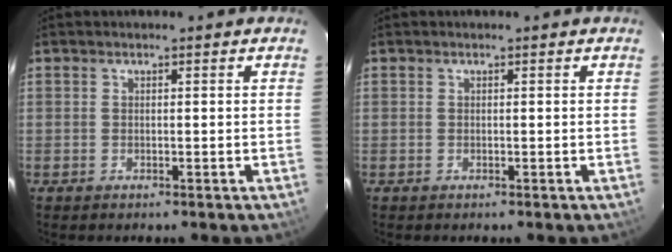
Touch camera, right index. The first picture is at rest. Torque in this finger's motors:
{"motor_torque": [0.00, 0.00, 0.00, 0.00]}